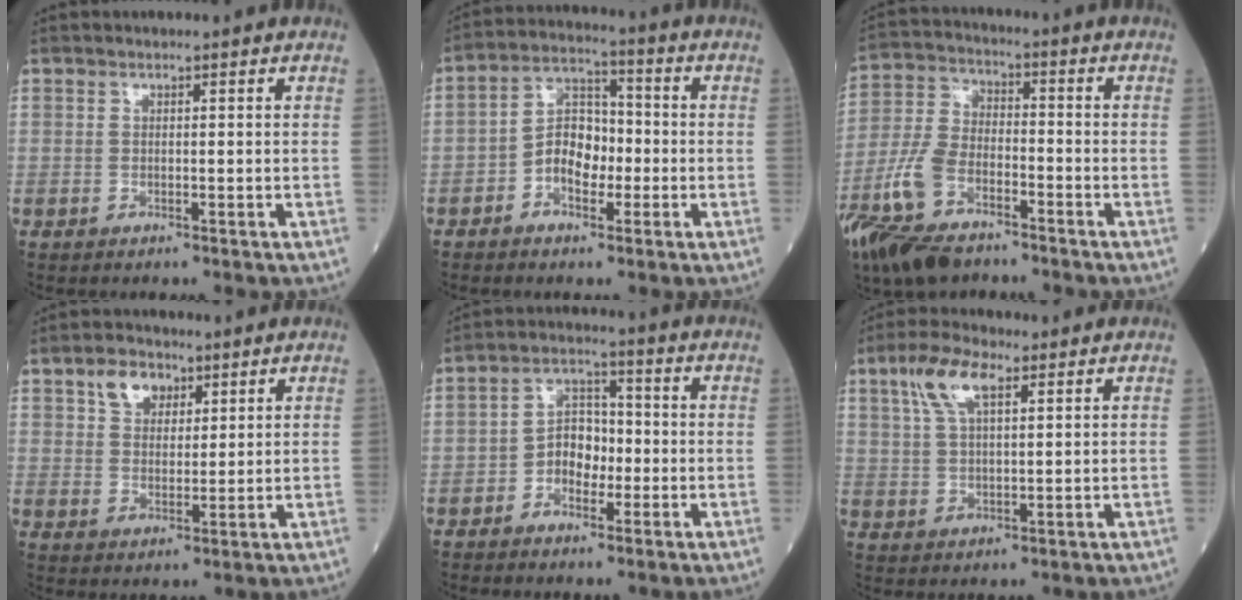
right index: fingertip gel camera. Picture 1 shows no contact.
{"total": 7.5, "force": [-2.0, 4.5, 5.6], "torque": [-0.101, 0.024, -0.042]}
{"total": 13.9, "force": [-8.5, 6.2, 9.1], "torque": [-0.204, -0.016, -0.164]}
{"total": 5.2, "force": [2.9, 3.4, 2.7], "torque": [-0.051, 0.013, 0.054]}
{"total": 6.0, "force": [-1.6, 4.0, 4.3], "torque": [-0.072, 0.022, -0.033]}
{"total": 7.3, "force": [3.8, 2.3, 5.8], "torque": [-0.125, 0.015, 0.074]}